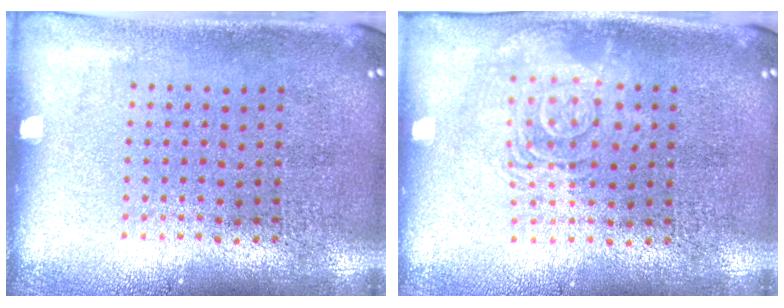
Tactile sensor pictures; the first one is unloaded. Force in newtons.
{"total": 2.8, "press": 2.8, "slide": 0.5}